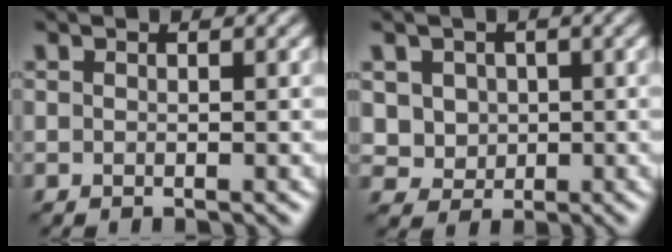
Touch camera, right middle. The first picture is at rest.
{"total": 4.1, "force": [1.0, 3.5, 1.8], "torque": [-0.048, 0.003, 0.023]}